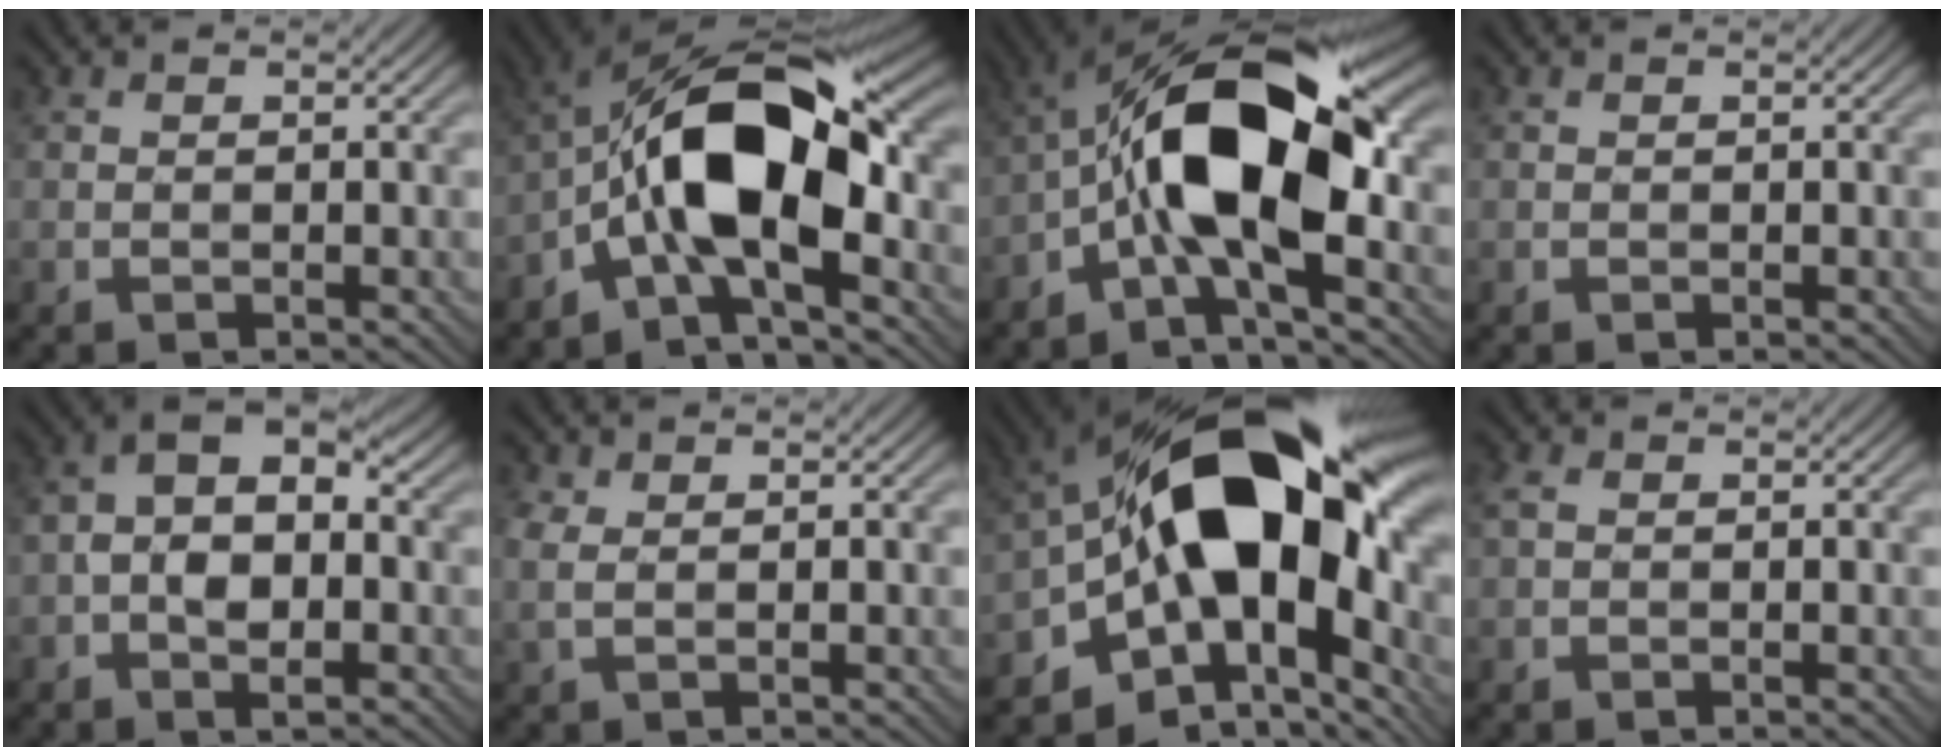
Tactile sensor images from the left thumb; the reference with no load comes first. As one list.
[{"total": 15.4, "force": [-3.1, 6.6, 13.5], "torque": [-0.232, 0.014, -0.067]}, {"total": 16.2, "force": [-2.0, 6.6, 14.6], "torque": [-0.257, 0.022, -0.052]}, {"total": 0.0}, {"total": 8.8, "force": [-1.0, 4.8, 7.3], "torque": [-0.126, 0.014, -0.024]}, {"total": 2.2, "force": [0.5, 1.1, 1.9], "torque": [-0.056, 0.003, 0.008]}, {"total": 19.7, "force": [-0.3, 11.7, 15.9], "torque": [-0.257, 0.002, -0.007]}, {"total": 1.5, "force": [0.3, 1.0, 1.1], "torque": [-0.033, 0.006, 0.000]}]